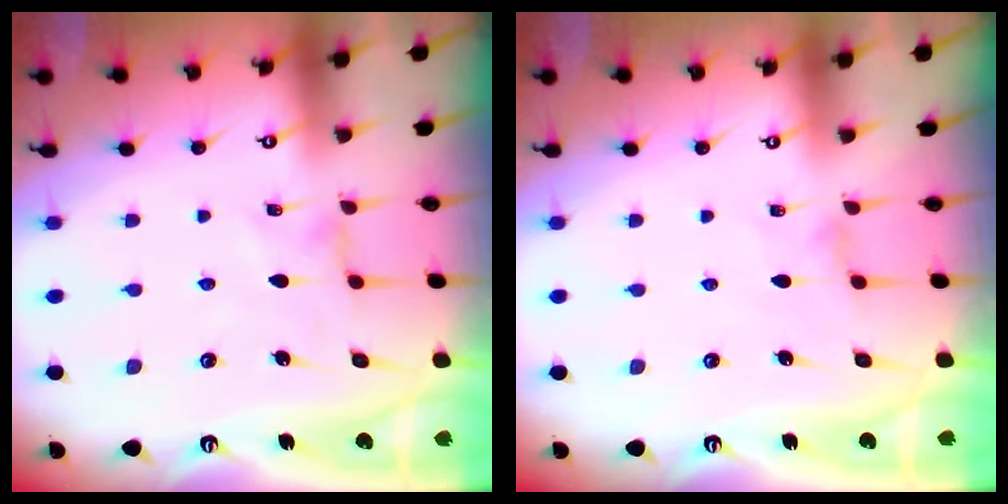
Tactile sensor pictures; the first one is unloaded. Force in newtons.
{"total": 1.2, "press": 1.2, "slide": 0.3}